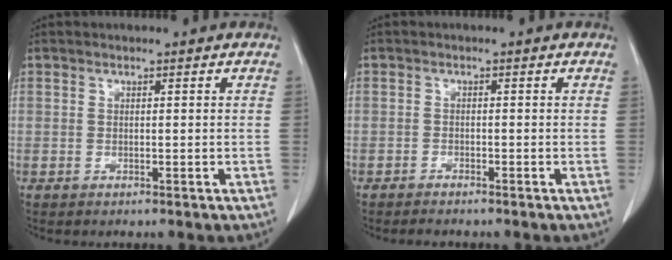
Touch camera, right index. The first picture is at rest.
{"total": 1.5, "force": [-1.4, 0.2, 0.3], "torque": [-0.008, -0.003, -0.021]}